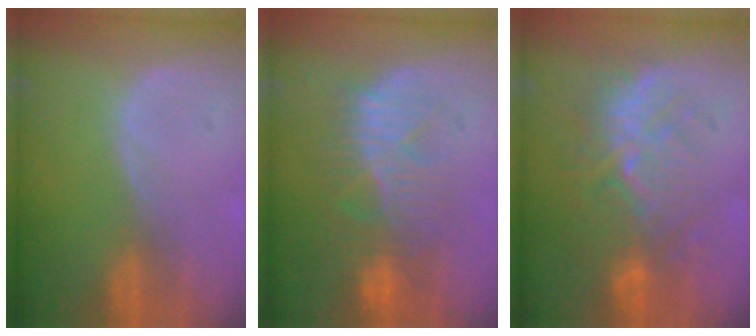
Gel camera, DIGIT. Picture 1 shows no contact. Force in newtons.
{"total": 10.0, "press": 9.0, "slide": 4.2}
{"total": 10.0, "press": 9.3, "slide": 3.6}